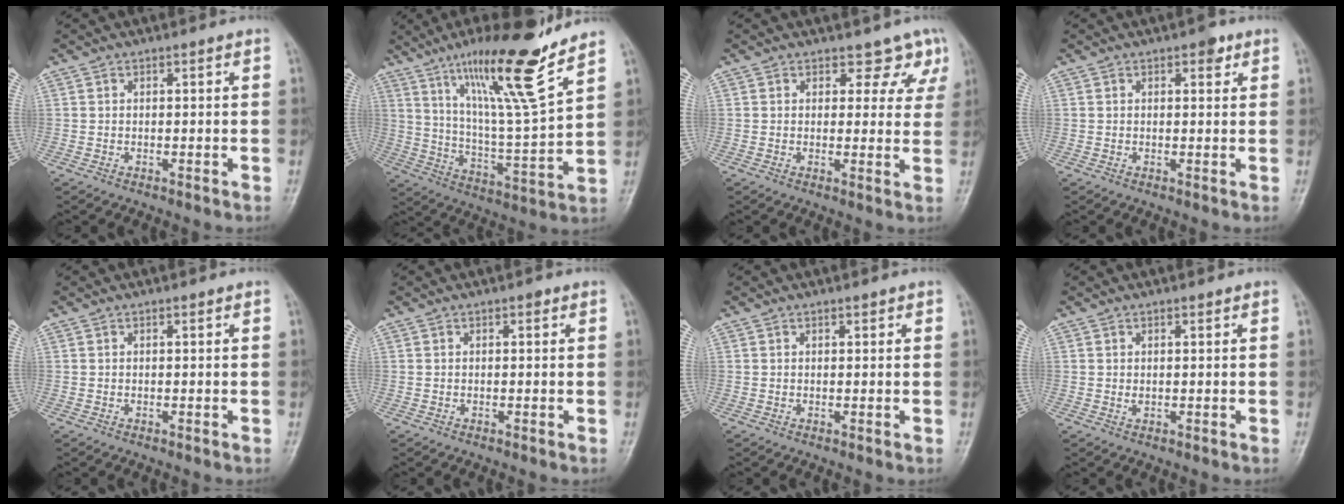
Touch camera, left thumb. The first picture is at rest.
{"total": 19.1, "force": [12.8, 1.5, 14.1], "torque": [-0.218, -0.075, 0.218]}
{"total": 5.4, "force": [4.2, 3.3, 0.9], "torque": [0.031, -0.024, 0.033]}
{"total": 2.3, "force": [1.3, 1.2, 1.5], "torque": [-0.008, -0.003, 0.014]}
{"total": 0.0}
{"total": 0.6, "force": [0.3, 0.4, 0.4], "torque": [0.000, 0.001, 0.000]}
{"total": 0.7, "force": [0.5, 0.3, 0.3], "torque": [-0.001, -0.003, 0.005]}
{"total": 1.0, "force": [0.5, 0.6, 0.6], "torque": [-0.007, -0.003, 0.008]}